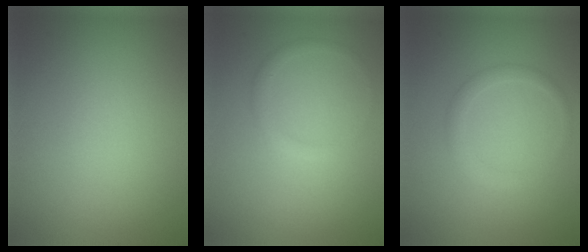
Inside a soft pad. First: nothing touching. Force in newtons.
{"total": 1.1, "press": 1.1, "slide": 0.1}
{"total": 1.6, "press": 1.6, "slide": 0.1}